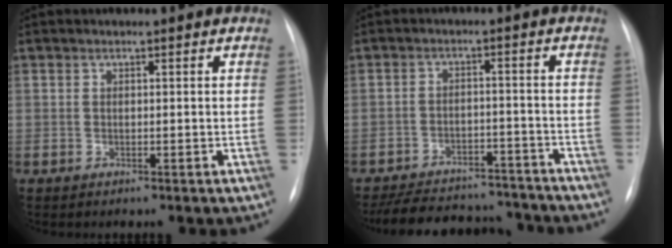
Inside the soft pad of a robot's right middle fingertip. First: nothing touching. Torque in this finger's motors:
{"motor_torque": [0.96, -1.17, 0.19, 0.06]}